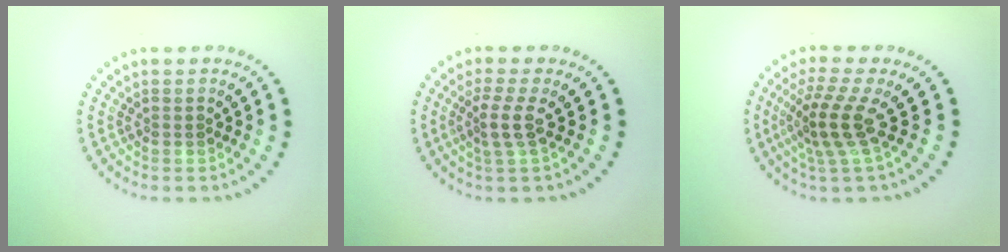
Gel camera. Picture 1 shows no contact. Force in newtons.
{"total": 2.3, "press": 1.6, "slide": 1.6}
{"total": 3.9, "press": 2.8, "slide": 2.7}